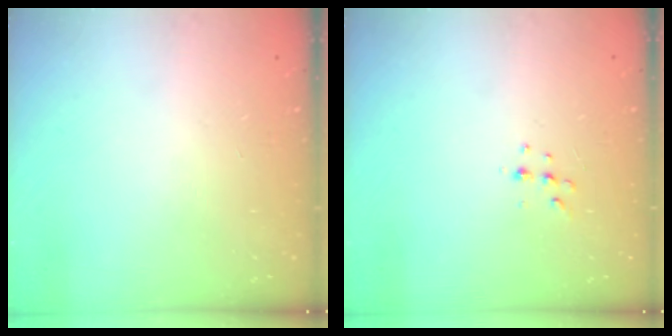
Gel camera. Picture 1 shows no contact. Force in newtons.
{"total": 5.6, "press": 5.6, "slide": 0.7}